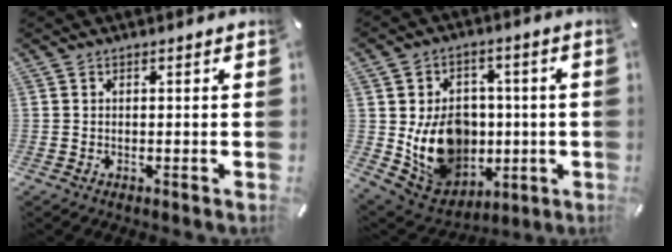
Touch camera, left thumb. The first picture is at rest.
{"total": 14.2, "force": [-0.6, 12.3, 7.1], "torque": [-0.134, -0.006, 0.004]}